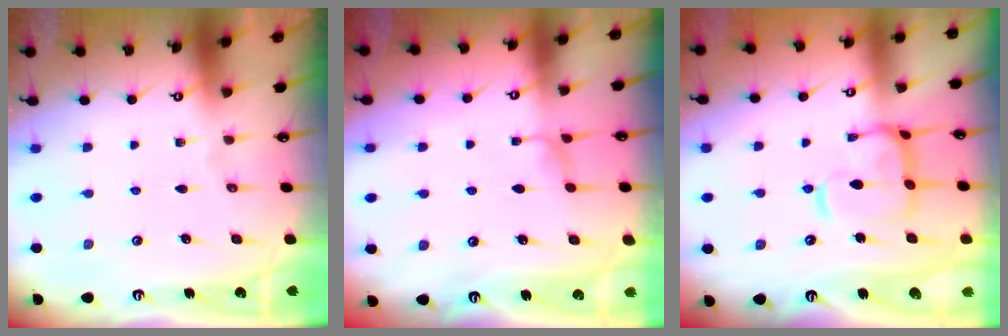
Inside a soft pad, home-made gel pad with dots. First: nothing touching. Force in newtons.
{"total": 0.9, "press": 0.3, "slide": 0.8}
{"total": 8.9, "press": 8.8, "slide": 1.2}